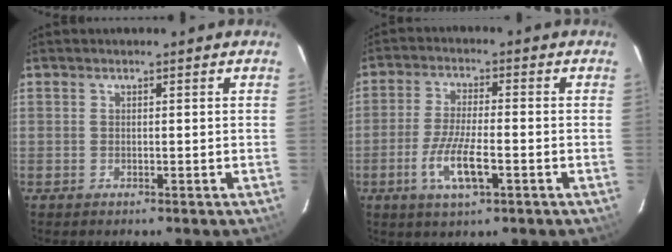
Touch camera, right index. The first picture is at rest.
{"total": 8.2, "force": [-3.2, 1.9, 7.3], "torque": [-0.150, -0.011, -0.061]}